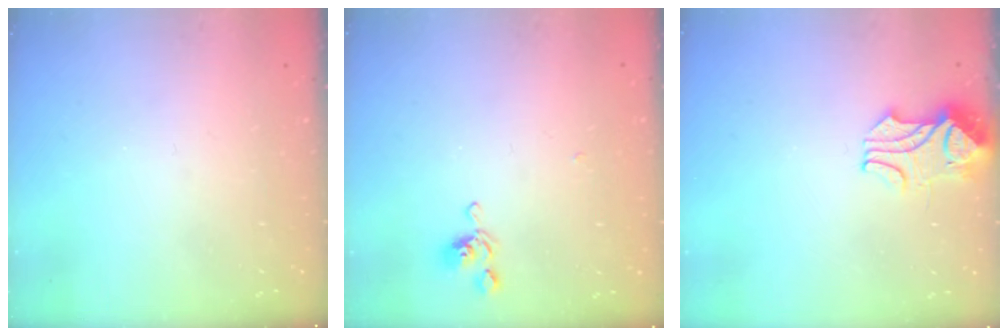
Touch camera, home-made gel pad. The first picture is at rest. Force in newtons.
{"total": 4.9, "press": 4.8, "slide": 0.3}
{"total": 2.2, "press": 2.0, "slide": 0.8}